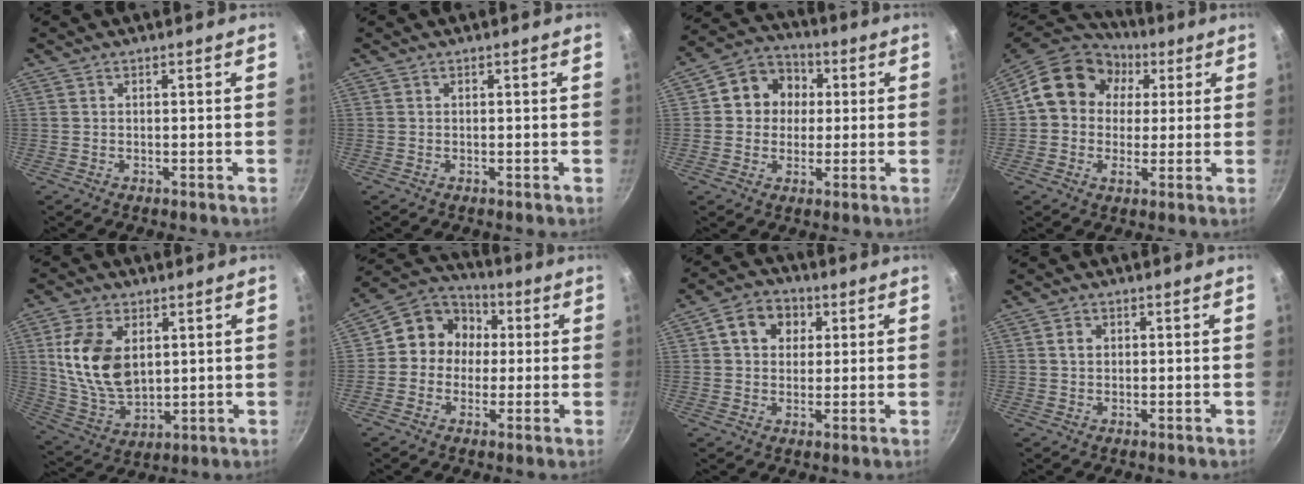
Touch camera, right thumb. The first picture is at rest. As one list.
[{"total": 0.0}, {"total": 10.0, "force": [1.5, 9.0, 4.2], "torque": [-0.033, 0.015, 0.005]}, {"total": 15.6, "force": [3.7, 12.9, 8.0], "torque": [-0.113, 0.016, 0.042]}, {"total": 14.7, "force": [3.2, 9.3, 10.9], "torque": [-0.189, -0.022, 0.074]}, {"total": 10.9, "force": [0.8, 9.8, 4.6], "torque": [-0.031, 0.024, -0.010]}, {"total": 8.5, "force": [2.6, 6.7, 4.4], "torque": [-0.045, 0.006, 0.030]}, {"total": 2.2, "force": [0.5, 1.7, 1.2], "torque": [-0.015, 0.005, 0.006]}]